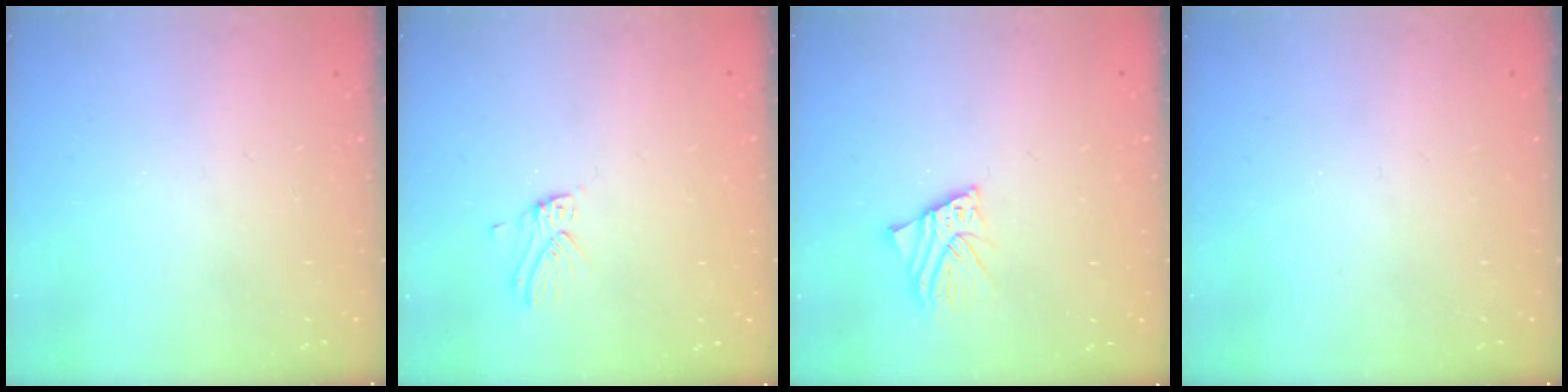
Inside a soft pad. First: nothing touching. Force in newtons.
{"total": 3.0, "press": 3.0, "slide": 0.3}
{"total": 4.5, "press": 4.4, "slide": 0.6}
{"total": 0.0}